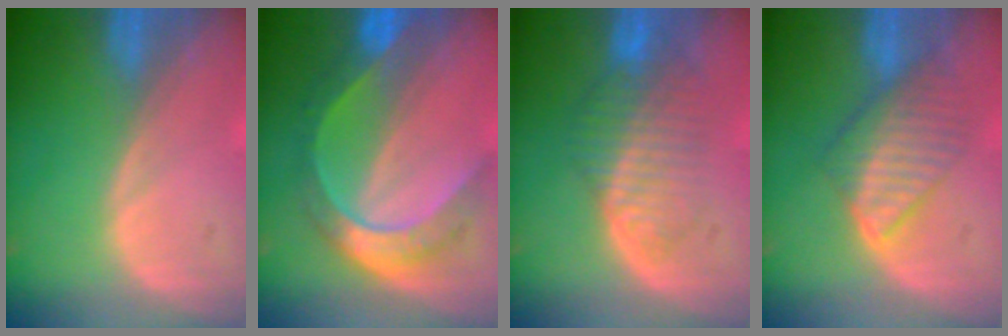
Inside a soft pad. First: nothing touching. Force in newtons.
{"total": 8.5, "press": 8.5, "slide": 0.7}
{"total": 7.9, "press": 7.1, "slide": 3.4}
{"total": 6.5, "press": 6.4, "slide": 0.9}